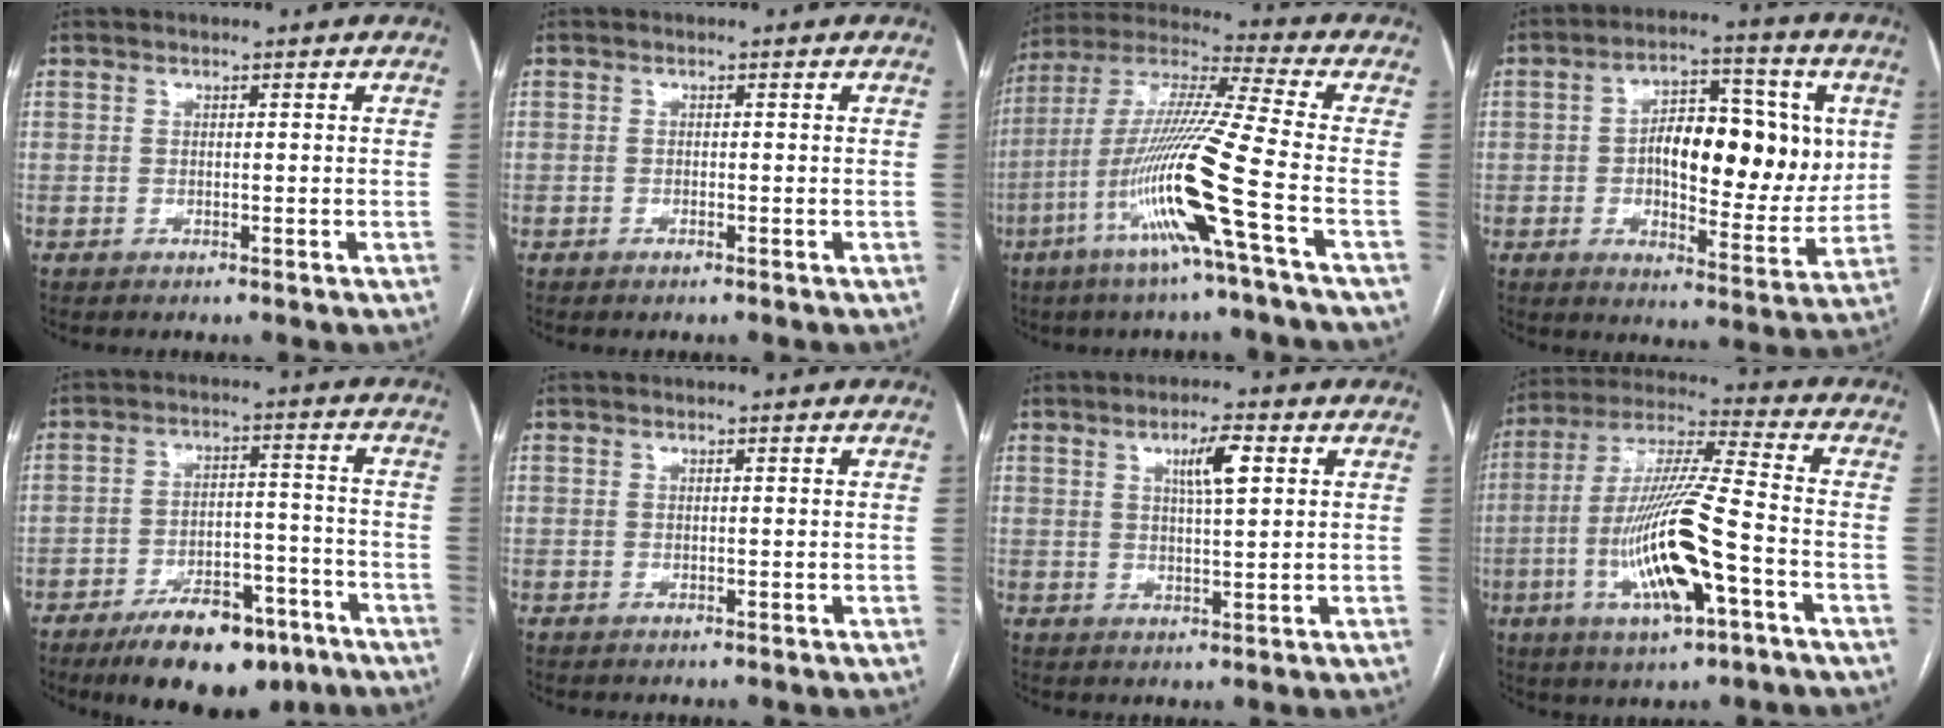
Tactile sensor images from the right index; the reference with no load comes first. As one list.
[{"total": 0.6, "force": [-0.4, 0.1, 0.4], "torque": [-0.010, -0.001, -0.006]}, {"total": 16.9, "force": [-6.3, -1.9, 15.6], "torque": [-0.310, -0.014, -0.126]}, {"total": 16.0, "force": [1.6, 7.0, 14.2], "torque": [-0.207, 0.021, 0.029]}, {"total": 13.6, "force": [-9.5, 5.6, 8.0], "torque": [-0.115, 0.016, -0.145]}, {"total": 0.0}, {"total": 5.3, "force": [2.0, 0.7, 4.8], "torque": [-0.083, 0.004, 0.035]}, {"total": 16.5, "force": [-5.0, 1.7, 15.7], "torque": [-0.314, -0.006, -0.086]}]